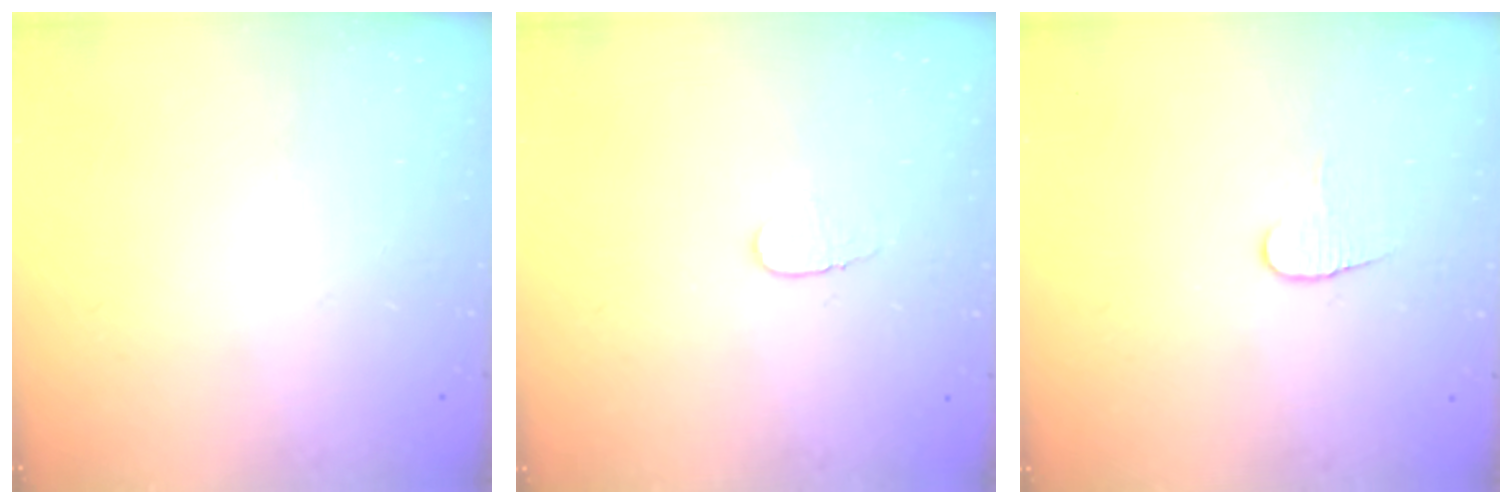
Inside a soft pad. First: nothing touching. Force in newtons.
{"total": 3.9, "press": 3.9, "slide": 0.4}
{"total": 5.3, "press": 5.3, "slide": 0.5}